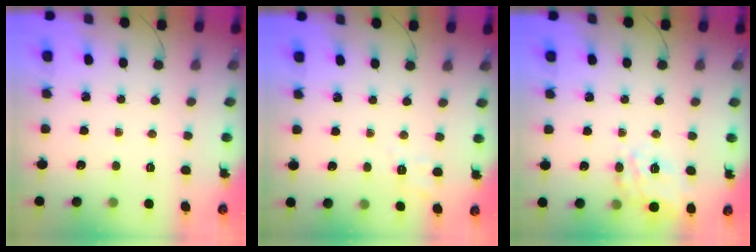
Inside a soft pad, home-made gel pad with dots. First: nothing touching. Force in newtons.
{"total": 5.3, "press": 4.8, "slide": 2.2}
{"total": 8.8, "press": 8.4, "slide": 2.6}